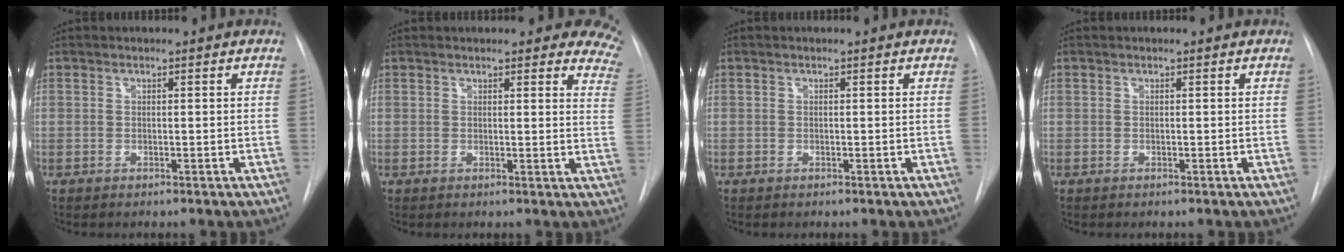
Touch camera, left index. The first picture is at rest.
{"total": 10.6, "force": [9.3, 3.4, 3.9], "torque": [0.000, -0.029, 0.065]}
{"total": 0.0}
{"total": 0.0}